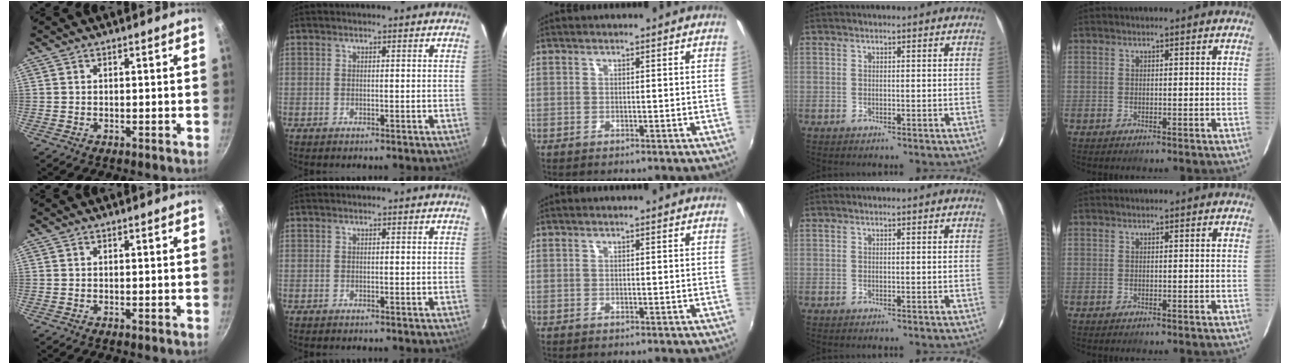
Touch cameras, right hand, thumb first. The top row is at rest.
{}